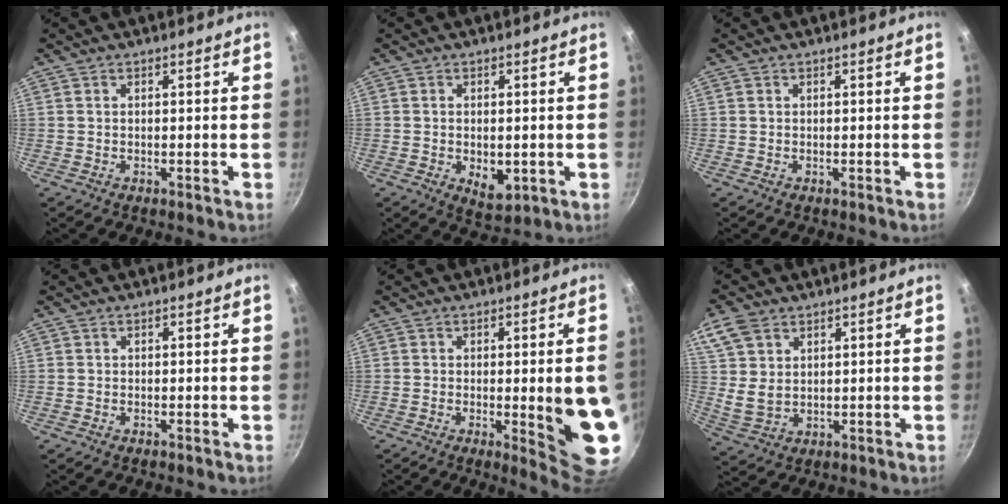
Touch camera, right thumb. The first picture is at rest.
{"total": 5.4, "force": [-0.9, 3.3, 4.2], "torque": [-0.054, -0.010, -0.006]}
{"total": 0.0}
{"total": 0.0}
{"total": 12.5, "force": [-1.2, 2.9, 12.1], "torque": [-0.128, -0.011, -0.008]}
{"total": 8.4, "force": [4.1, 5.8, 4.5], "torque": [-0.070, -0.016, 0.086]}